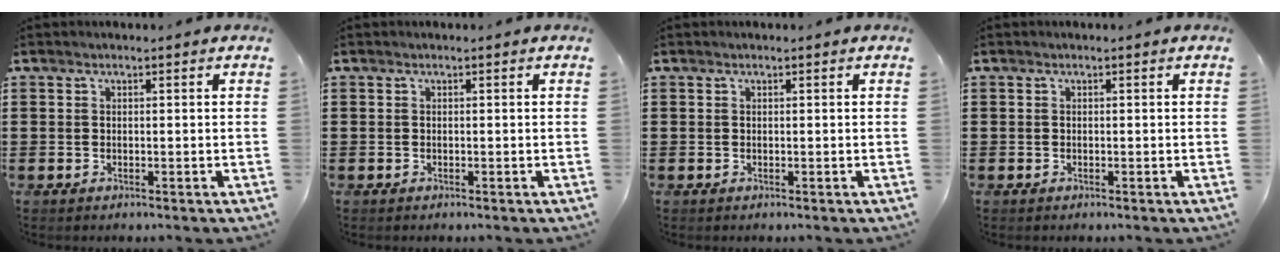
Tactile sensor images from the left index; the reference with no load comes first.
{"total": 0.0}
{"total": 0.0}
{"total": 0.0}